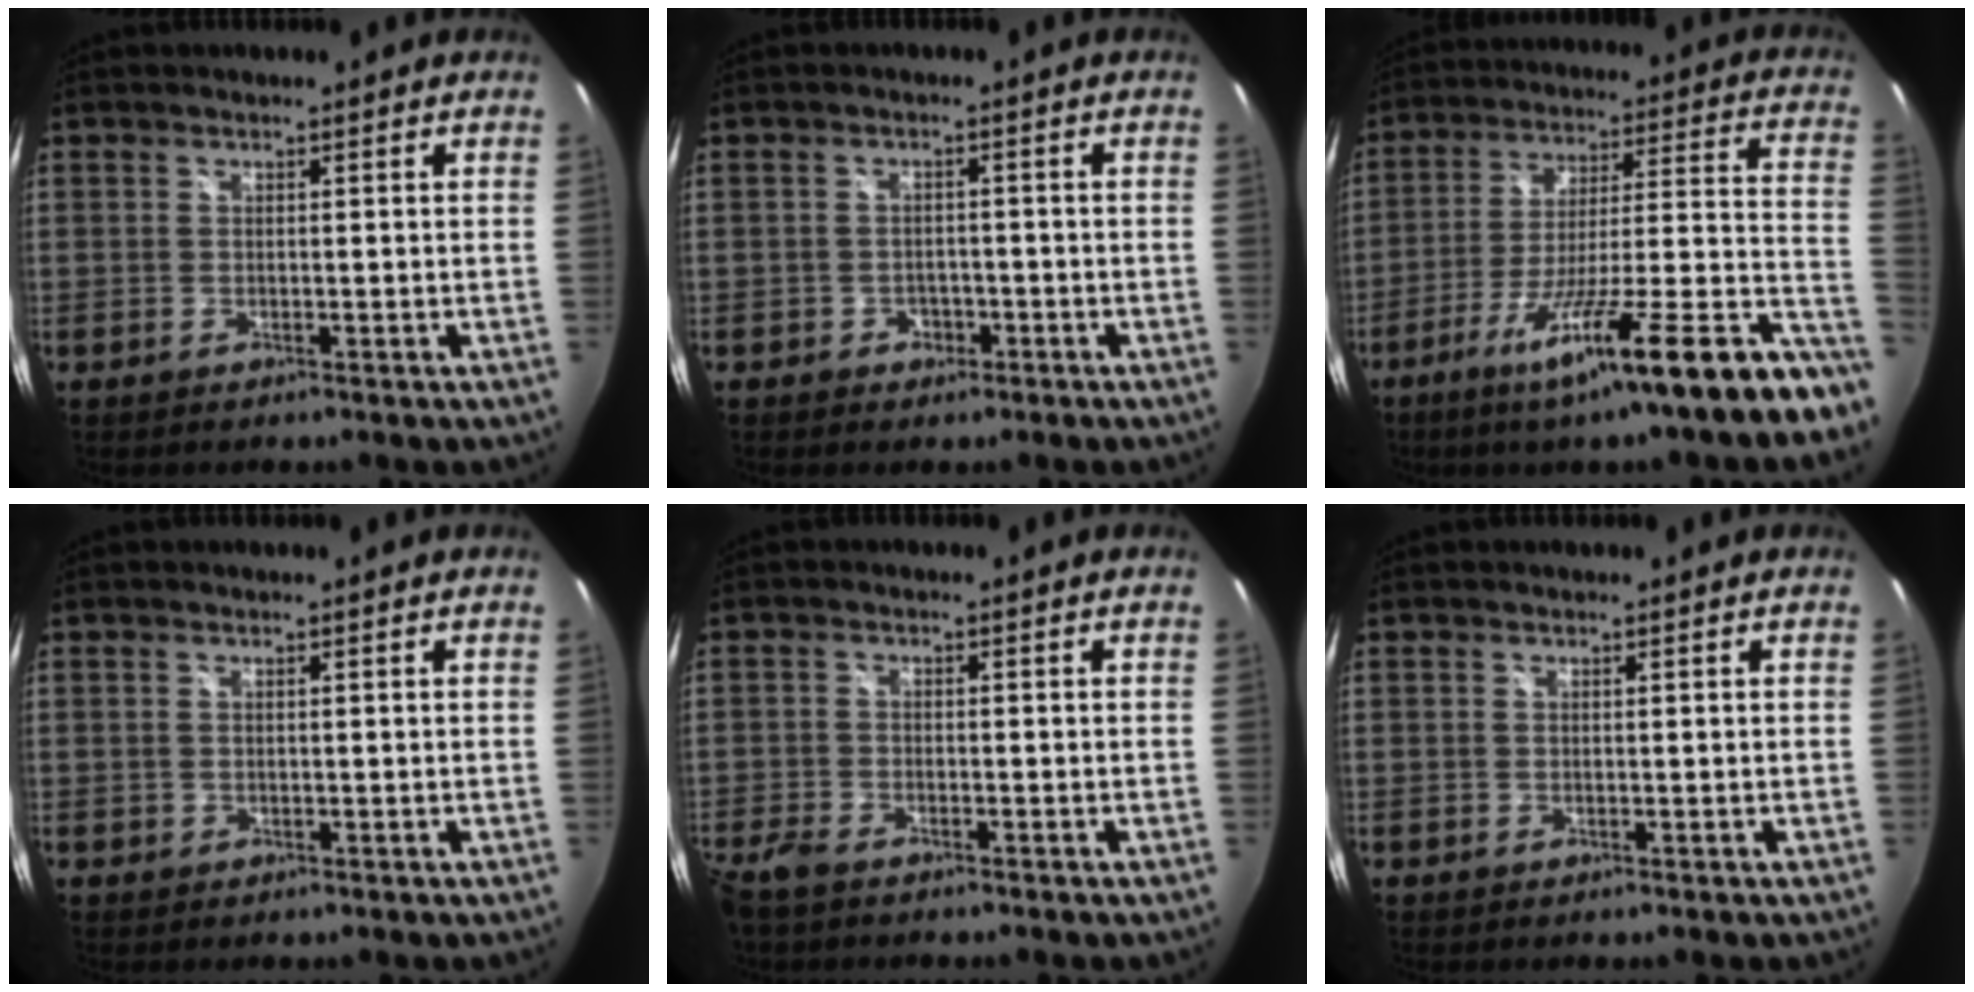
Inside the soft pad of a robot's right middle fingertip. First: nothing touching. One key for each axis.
{"total": 2.9, "fx": -1.5, "fy": 2.4, "fz": 0.6, "tx": -0.014, "ty": 0.003, "tz": -0.023}
{"total": 24.6, "fx": -17.2, "fy": -0.8, "fz": 17.6, "tx": -0.252, "ty": -0.047, "tz": -0.268}
{"total": 0.5, "fx": 0.0, "fy": 0.5, "fz": 0.1, "tx": 0.000, "ty": -0.001, "tz": 0.000}
{"total": 4.9, "fx": -3.9, "fy": 1.8, "fz": 2.3, "tx": -0.068, "ty": -0.017, "tz": -0.079}
{"total": 0.0}